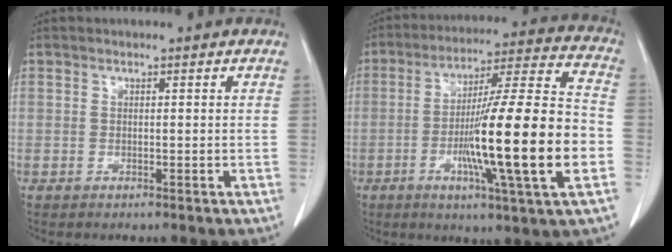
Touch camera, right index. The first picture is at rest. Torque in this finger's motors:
{"motor_torque": [2.14, 0.00, 1.05, 0.21]}